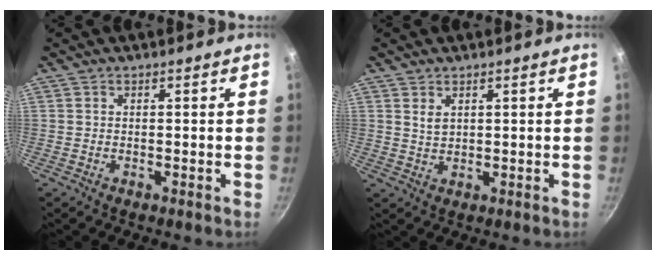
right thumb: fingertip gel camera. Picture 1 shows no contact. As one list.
[{"total": 2.3, "force": [1.2, 1.4, 1.4], "torque": [-0.022, -0.007, 0.026]}]